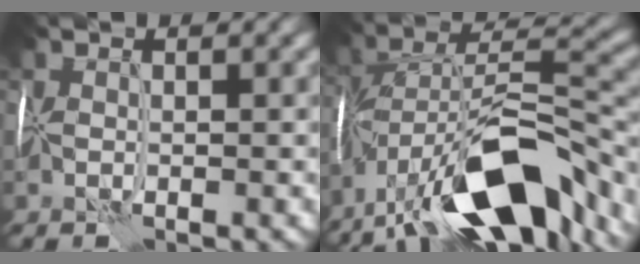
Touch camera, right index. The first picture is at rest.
{"total": 15.0, "force": [-9.3, 5.6, 10.3], "torque": [-0.179, 0.011, -0.155]}